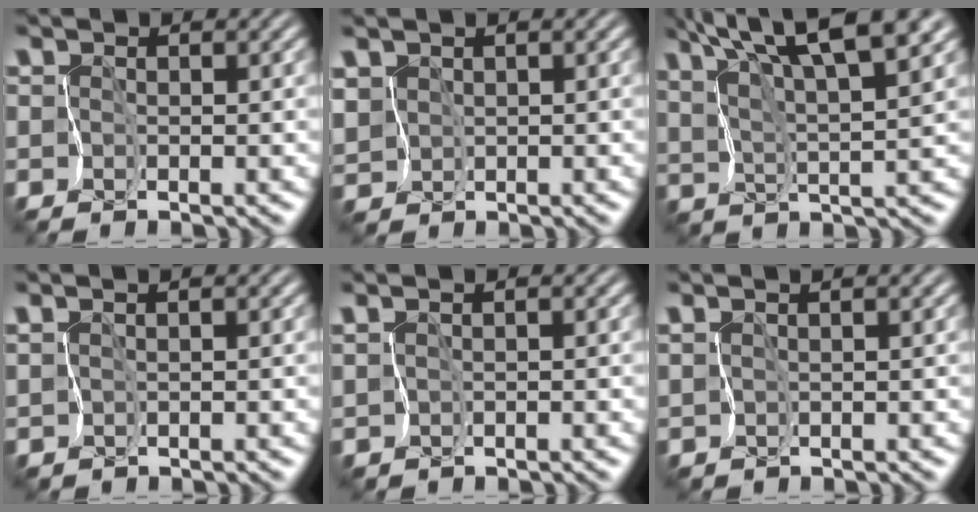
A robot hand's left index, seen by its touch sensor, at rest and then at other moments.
{"total": 1.3, "force": [0.8, 1.0, -0.3], "torque": [-0.003, -0.001, 0.019]}
{"total": 9.7, "force": [6.9, 2.1, 6.6], "torque": [-0.110, 0.029, 0.094]}
{"total": 1.1, "force": [1.0, -0.3, 0.3], "torque": [-0.007, 0.006, 0.024]}
{"total": 0.7, "force": [0.6, -0.2, -0.1], "torque": [-0.002, 0.003, 0.015]}
{"total": 1.8, "force": [1.6, -0.1, 0.8], "torque": [-0.012, 0.008, 0.028]}